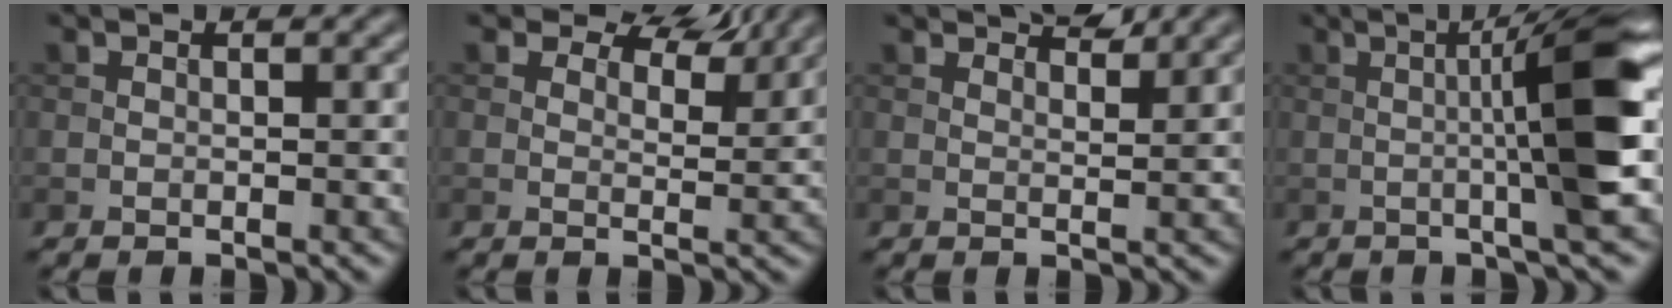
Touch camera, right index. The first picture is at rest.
{"total": 6.5, "force": [5.0, 2.8, 3.1], "torque": [-0.046, -0.004, 0.063]}
{"total": 3.2, "force": [2.9, 0.7, 1.2], "torque": [-0.016, -0.004, 0.043]}
{"total": 8.7, "force": [0.3, 0.9, 8.7], "torque": [-0.121, 0.015, 0.002]}